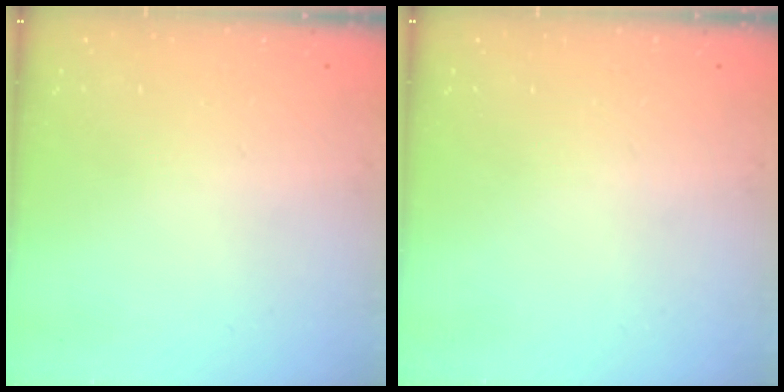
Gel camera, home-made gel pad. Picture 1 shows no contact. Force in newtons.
{"total": 0.0}